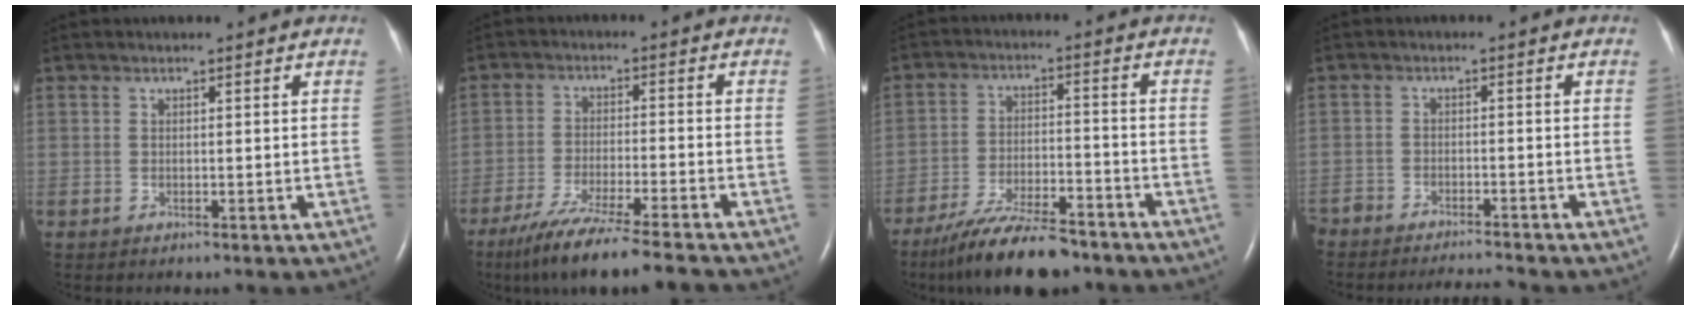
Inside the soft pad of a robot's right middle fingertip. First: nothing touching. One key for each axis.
{"total": 11.6, "fx": -9.8, "fy": -1.1, "fz": 6.3, "tx": -0.098, "ty": -0.038, "tz": -0.162}
{"total": 12.7, "fx": -10.6, "fy": 2.4, "fz": 6.7, "tx": -0.117, "ty": -0.016, "tz": -0.177}
{"total": 6.6, "fx": -6.5, "fy": 0.4, "fz": 1.3, "tx": -0.017, "ty": -0.006, "tz": -0.105}